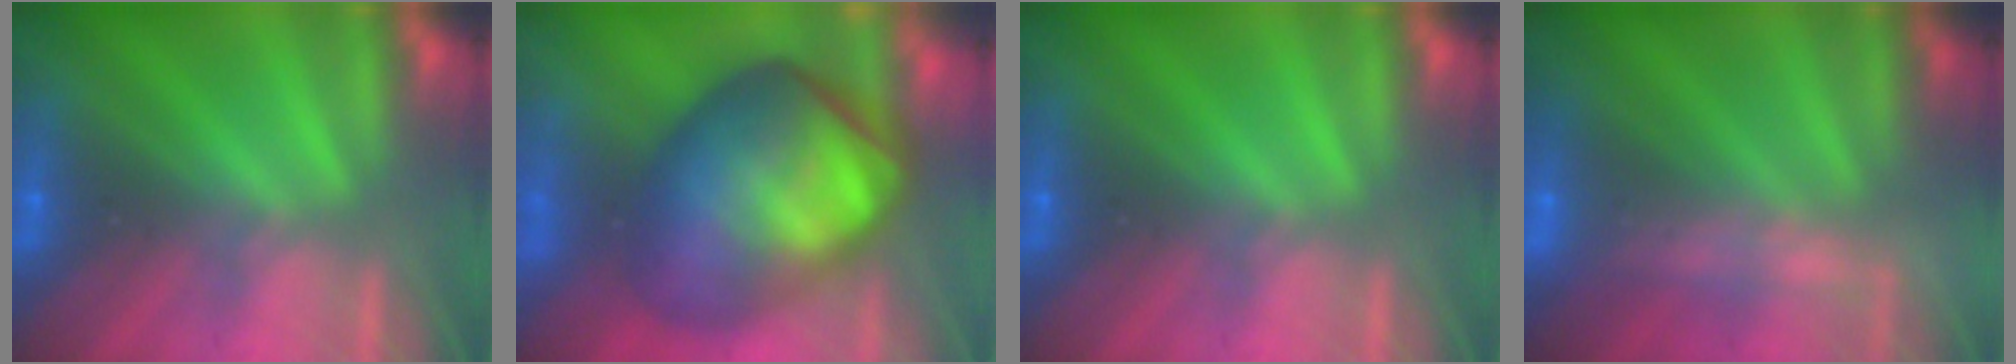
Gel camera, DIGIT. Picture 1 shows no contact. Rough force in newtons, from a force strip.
{"total": 8.1}
{"total": 0.0}
{"total": 2.3}